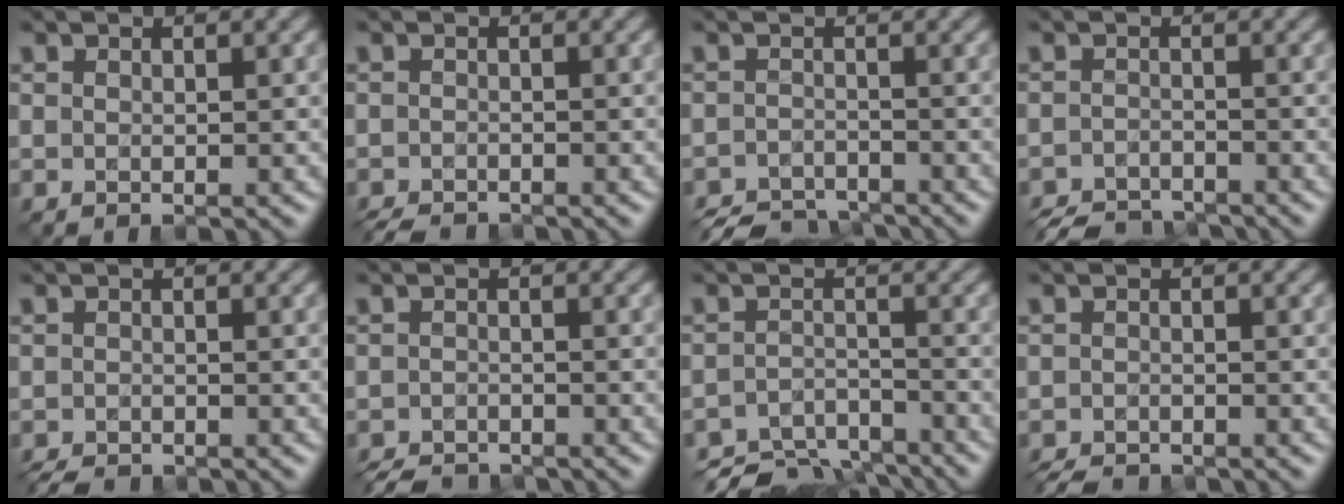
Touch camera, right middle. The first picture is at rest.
{"total": 2.4, "force": [-2.3, 0.2, 0.6], "torque": [-0.011, -0.013, -0.043]}
{"total": 5.3, "force": [-5.0, 1.0, 1.2], "torque": [-0.008, -0.013, -0.085]}
{"total": 4.8, "force": [-4.7, 0.8, 0.8], "torque": [-0.010, -0.015, -0.081]}
{"total": 2.5, "force": [-2.4, 0.2, 0.6], "torque": [-0.010, -0.013, -0.044]}
{"total": 3.9, "force": [-3.8, 0.5, 0.7], "torque": [-0.010, -0.015, -0.067]}
{"total": 6.8, "force": [-6.4, 1.6, 1.5], "torque": [-0.029, -0.018, -0.109]}
{"total": 3.2, "force": [-3.1, 0.3, 0.6], "torque": [-0.010, -0.015, -0.056]}